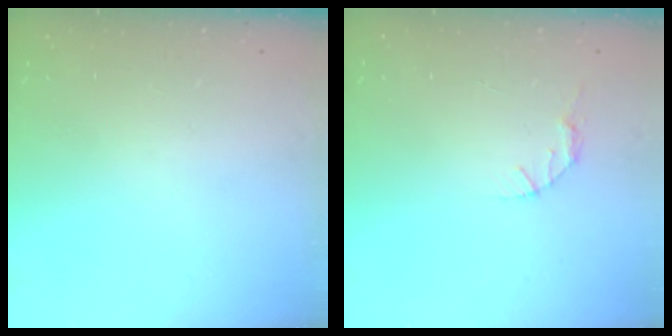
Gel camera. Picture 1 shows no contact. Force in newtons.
{"total": 2.7, "press": 2.7, "slide": 0.4}